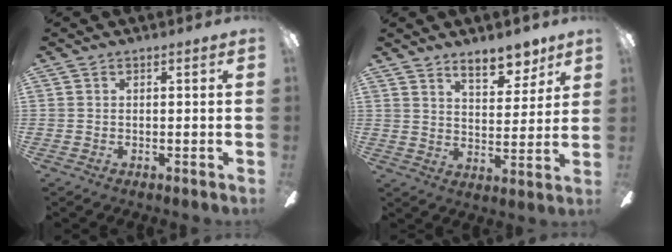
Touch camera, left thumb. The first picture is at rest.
{"total": 9.2, "force": [7.4, 3.6, 4.1], "torque": [-0.043, -0.043, 0.127]}